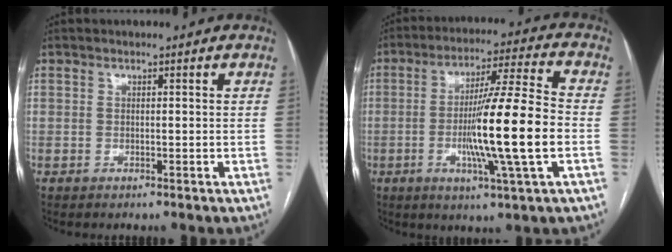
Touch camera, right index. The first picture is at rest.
{"total": 15.5, "force": [-2.8, -0.8, 15.2], "torque": [-0.264, -0.008, -0.056]}